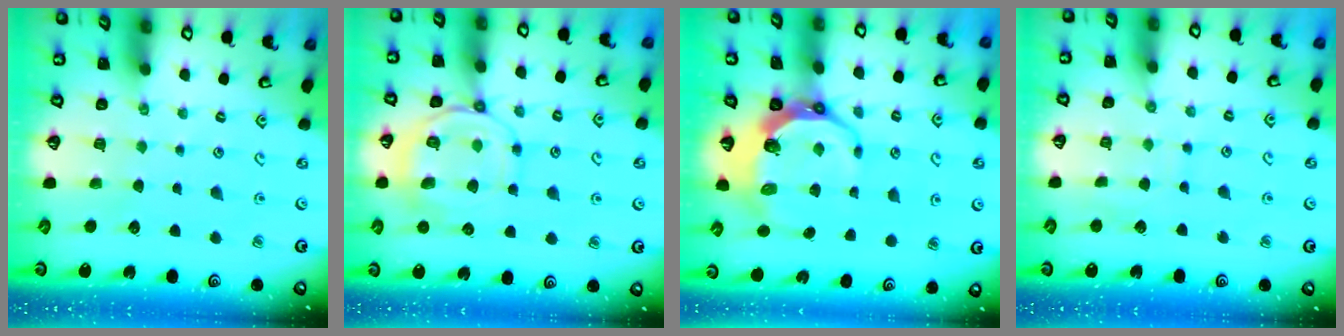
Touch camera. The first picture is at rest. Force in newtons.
{"total": 11.3, "press": 11.3, "slide": 1.2}
{"total": 9.6, "press": 8.7, "slide": 4.0}
{"total": 5.0, "press": 5.0, "slide": 0.2}